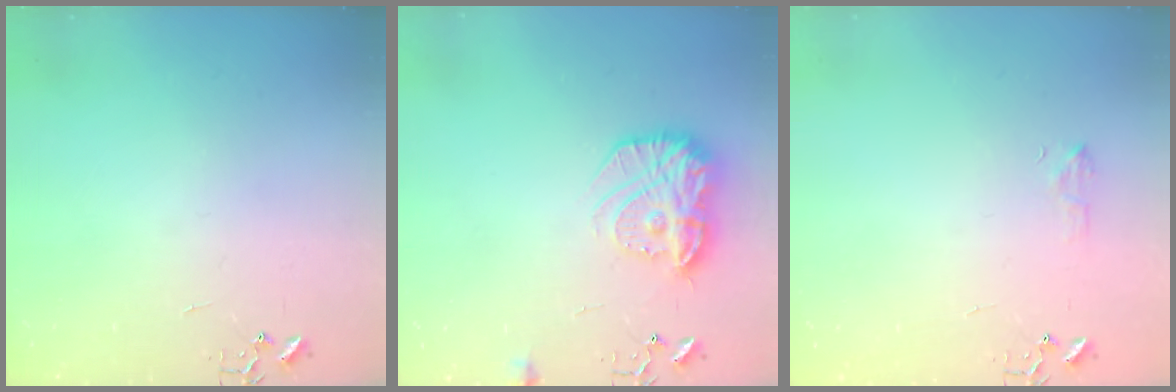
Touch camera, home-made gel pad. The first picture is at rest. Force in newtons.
{"total": 16.5, "press": 16.5, "slide": 1.1}
{"total": 6.0, "press": 6.0, "slide": 0.6}